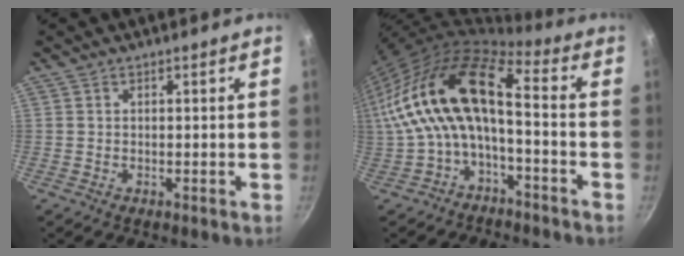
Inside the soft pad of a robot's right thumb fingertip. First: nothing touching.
{"total": 17.6, "force": [-1.1, 8.1, 15.6], "torque": [-0.324, 0.041, -0.035]}